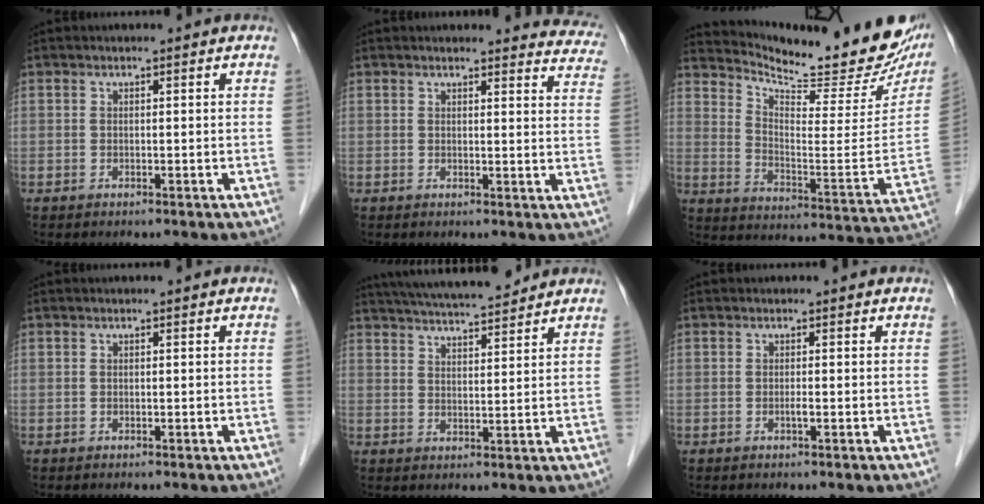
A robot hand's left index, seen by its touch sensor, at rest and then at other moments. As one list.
[{"total": 12.8, "force": [12.4, 2.8, 1.6], "torque": [0.030, -0.053, 0.101]}, {"total": 23.4, "force": [21.0, 4.1, 9.6], "torque": [-0.150, -0.077, 0.281]}, {"total": 0.0}, {"total": 12.8, "force": [11.6, 1.7, 5.2], "torque": [-0.085, 0.018, 0.181]}, {"total": 0.6, "force": [-0.1, 0.2, 0.5], "torque": [-0.007, -0.003, -0.005]}]